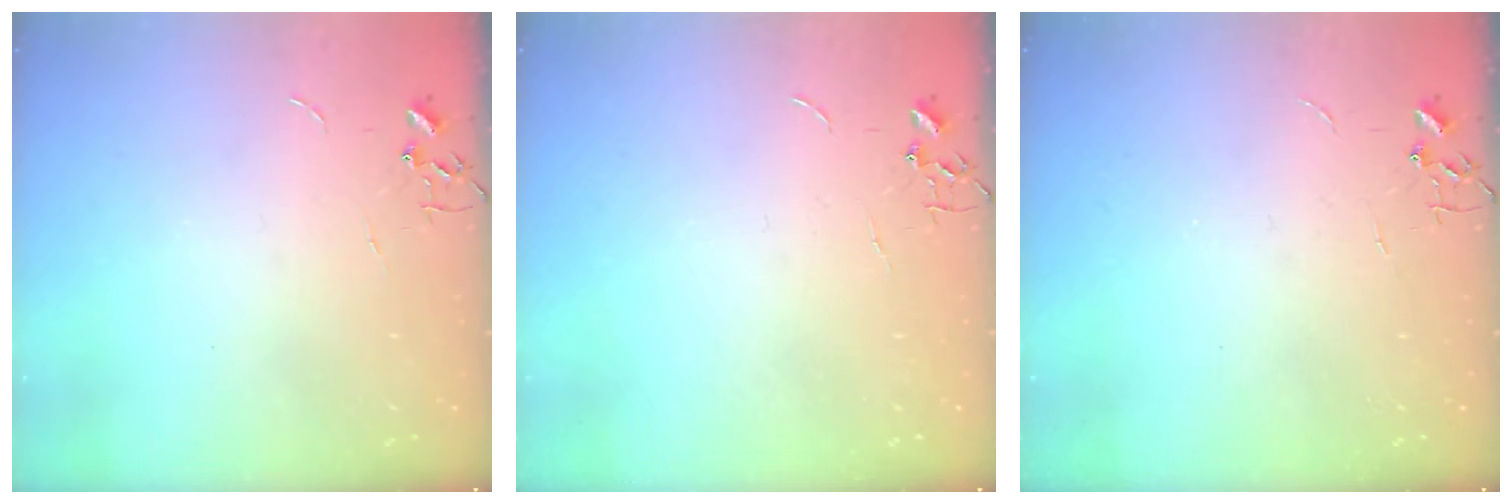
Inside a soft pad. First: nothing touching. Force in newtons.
{"total": 0.0}
{"total": 0.0}